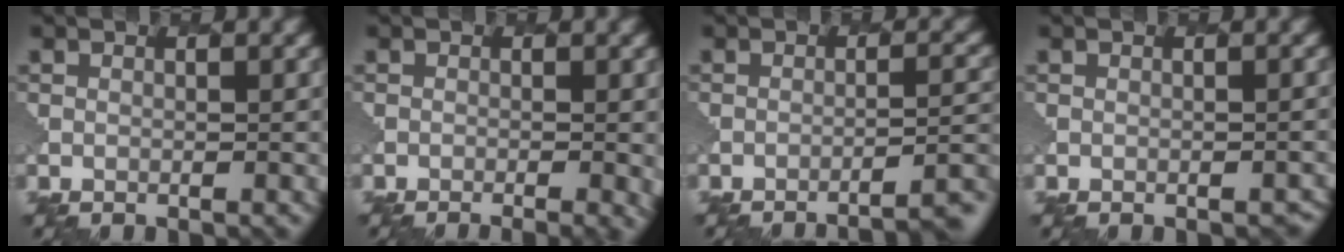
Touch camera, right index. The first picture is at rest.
{"total": 3.6, "force": [-1.3, 1.5, 3.0], "torque": [-0.020, 0.005, -0.009]}
{"total": 6.1, "force": [-5.4, 1.1, 2.5], "torque": [-0.019, 0.021, -0.065]}
{"total": 1.6, "force": [-1.2, 0.8, 0.7], "torque": [0.006, 0.008, -0.008]}